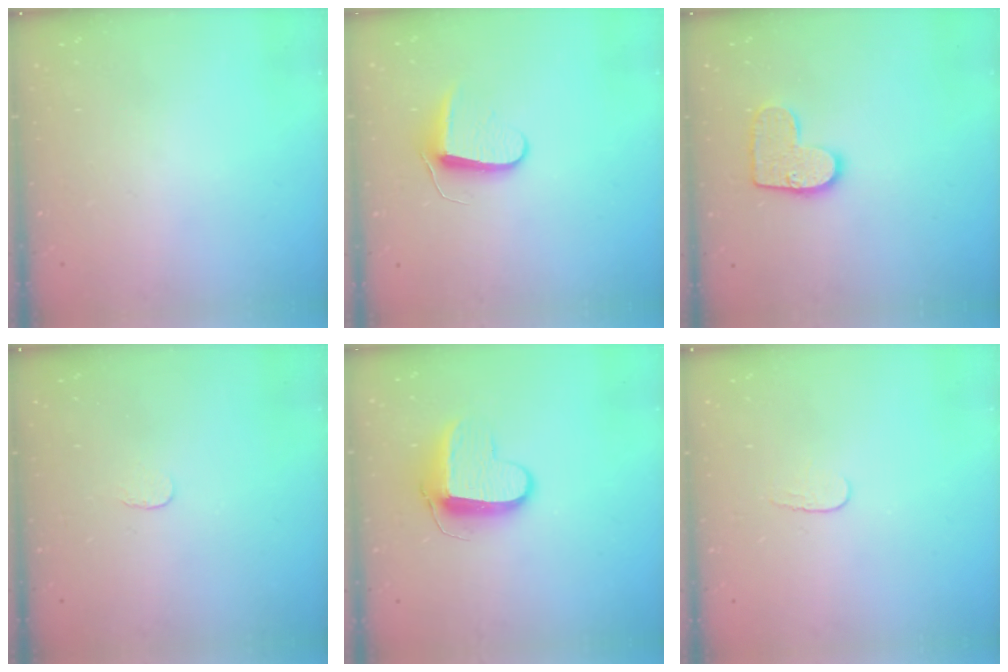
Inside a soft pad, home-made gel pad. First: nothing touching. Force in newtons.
{"total": 8.5, "press": 8.5, "slide": 0.6}
{"total": 10.7, "press": 10.7, "slide": 0.6}
{"total": 2.6, "press": 2.6, "slide": 0.2}
{"total": 10.1, "press": 10.1, "slide": 0.5}
{"total": 3.6, "press": 3.5, "slide": 0.4}